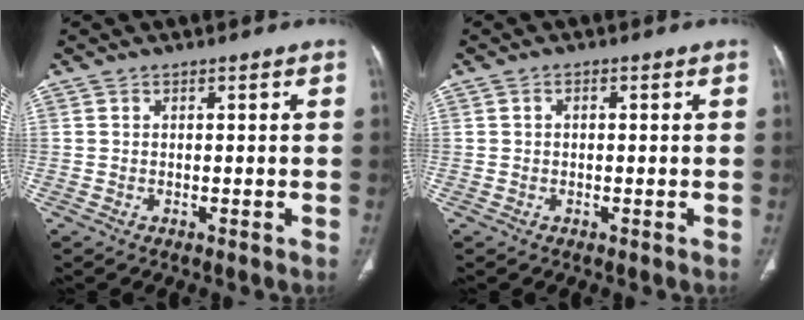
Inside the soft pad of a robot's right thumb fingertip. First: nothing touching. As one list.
[{"total": 0.8, "force": [0.1, 0.6, 0.5], "torque": [-0.007, 0.003, -0.001]}]